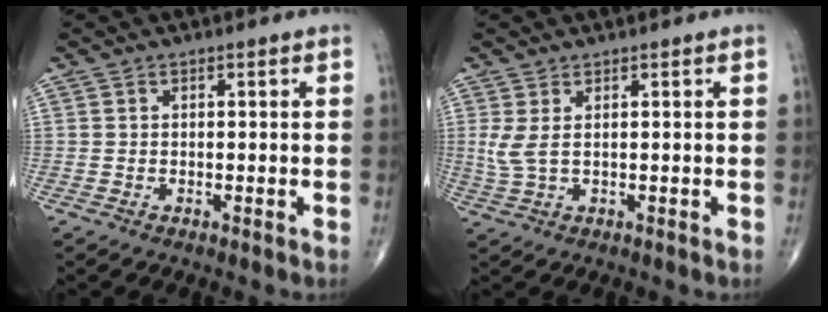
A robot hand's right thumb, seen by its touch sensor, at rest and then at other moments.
{"total": 3.4, "force": [0.8, 1.0, 3.1], "torque": [-0.088, 0.003, 0.025]}